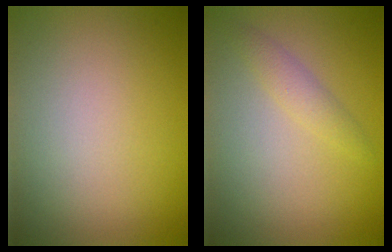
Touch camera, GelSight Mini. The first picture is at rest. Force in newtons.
{"total": 1.5, "press": 1.5, "slide": 0.0}